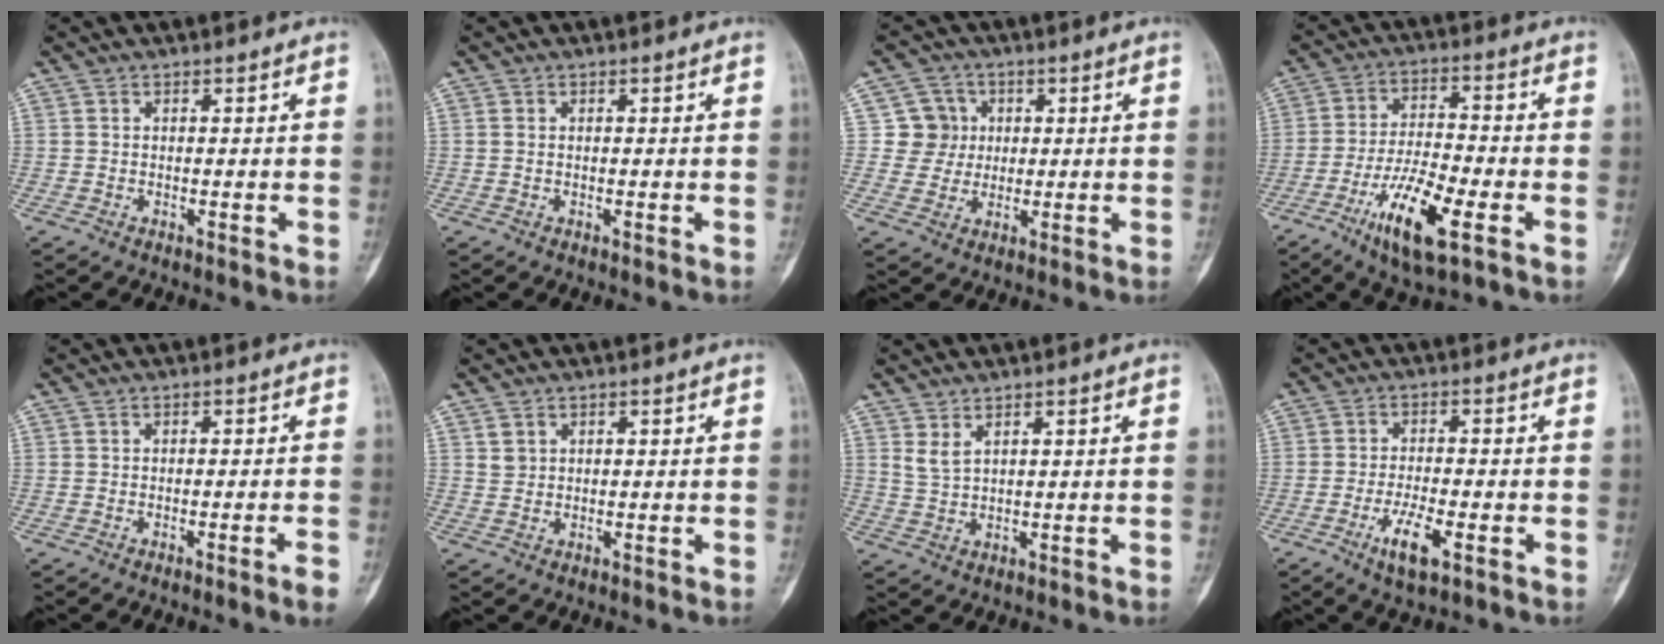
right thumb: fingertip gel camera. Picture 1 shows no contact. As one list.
[{"total": 0.5, "force": [0.1, 0.4, 0.3], "torque": [-0.009, 0.001, 0.001]}, {"total": 4.8, "force": [1.0, 4.7, 0.2], "torque": [0.031, 0.004, 0.012]}, {"total": 12.7, "force": [-5.9, 3.3, 10.8], "torque": [-0.205, 0.014, -0.104]}, {"total": 2.4, "force": [-1.4, -0.3, 2.0], "torque": [-0.035, 0.001, -0.022]}, {"total": 1.7, "force": [0.9, 1.3, 0.5], "torque": [-0.001, -0.002, 0.019]}, {"total": 2.7, "force": [1.8, 0.8, 1.8], "torque": [-0.037, -0.013, 0.043]}, {"total": 6.2, "force": [-2.8, 1.8, 5.2], "torque": [-0.101, 0.006, -0.047]}]